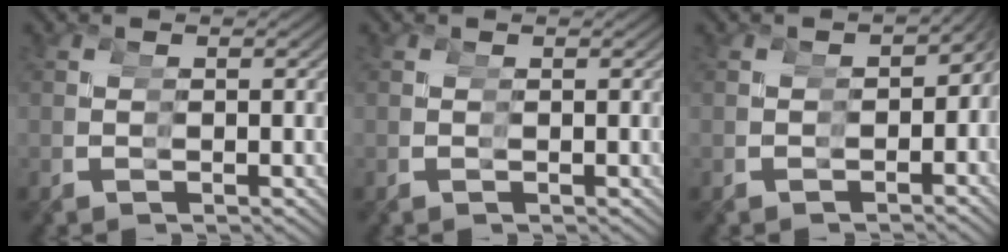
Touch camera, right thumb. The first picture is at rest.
{"total": 0.0}
{"total": 2.7, "force": [-0.9, 2.4, 0.9], "torque": [-0.004, -0.003, -0.010]}